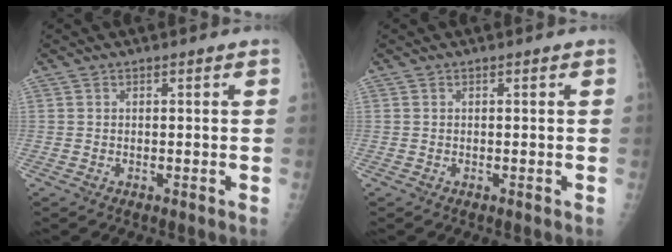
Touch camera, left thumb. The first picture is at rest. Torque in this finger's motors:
{"motor_torque": [0.01, 0.01, -0.06, -0.06, 0.00]}